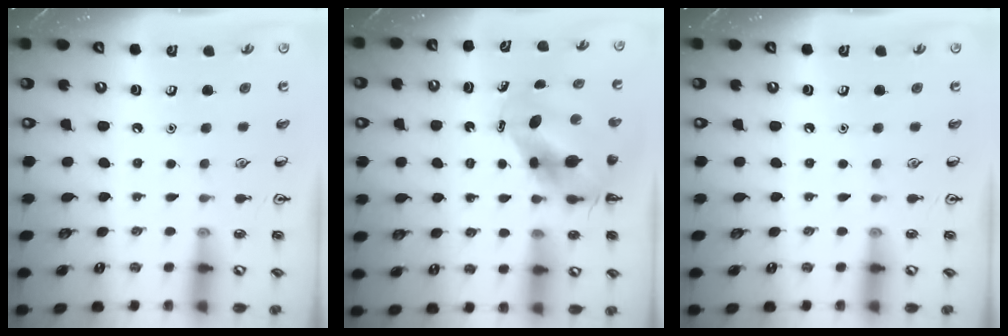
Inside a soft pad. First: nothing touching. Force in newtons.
{"total": 6.2, "press": 6.1, "slide": 1.1}
{"total": 0.0}